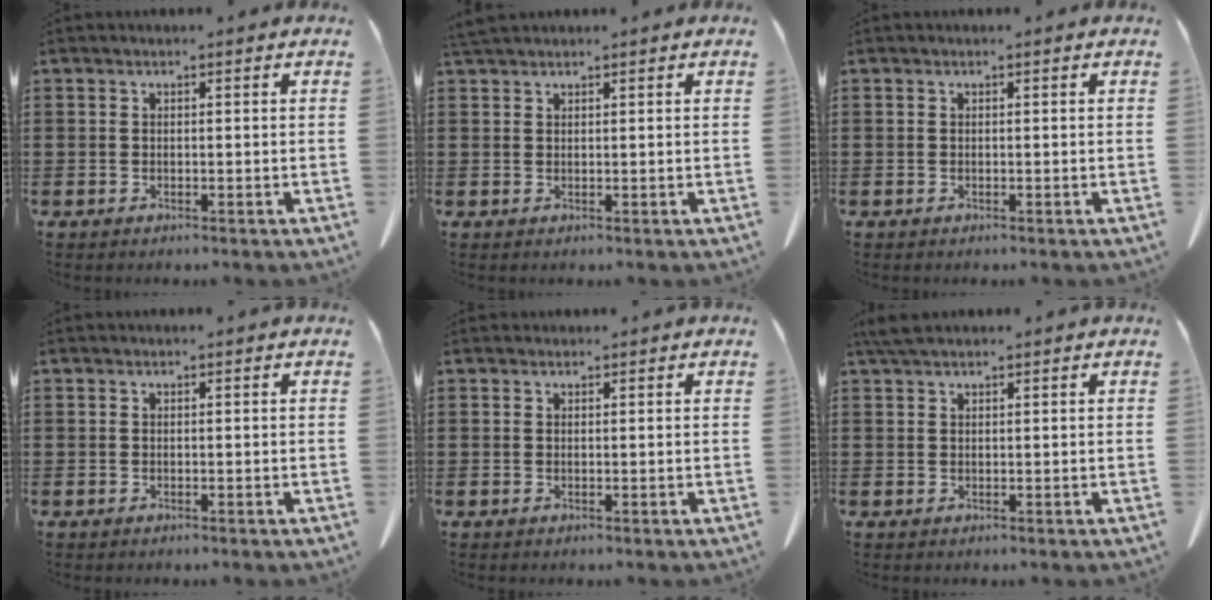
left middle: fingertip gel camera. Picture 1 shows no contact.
{"total": 1.6, "force": [1.4, 0.2, 0.6], "torque": [-0.016, -0.001, 0.029]}
{"total": 0.0}
{"total": 0.0}
{"total": 0.5, "force": [0.5, 0.2, 0.0], "torque": [-0.002, -0.001, 0.010]}
{"total": 2.6, "force": [2.0, 0.7, 1.6], "torque": [-0.037, 0.004, 0.038]}